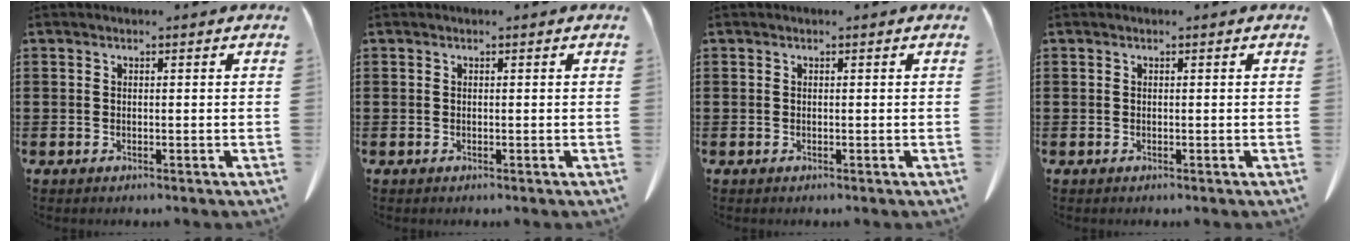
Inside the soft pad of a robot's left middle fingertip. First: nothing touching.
{"total": 0.0}
{"total": 0.0}
{"total": 0.0}